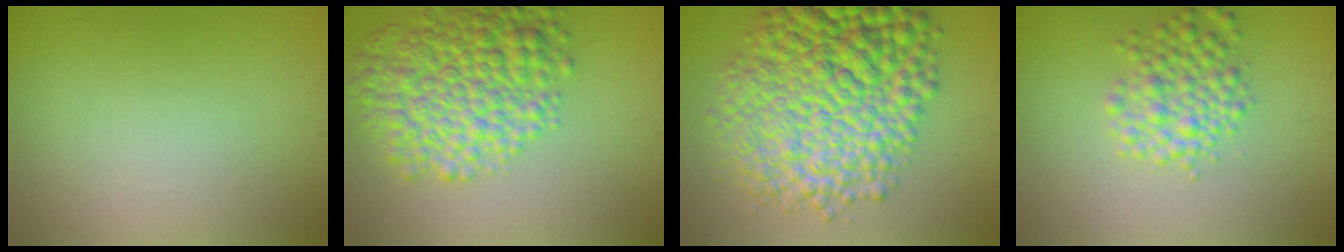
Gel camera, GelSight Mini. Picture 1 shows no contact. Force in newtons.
{"total": 8.0, "press": 8.0, "slide": 0.0}
{"total": 13.2, "press": 13.2, "slide": 0.2}
{"total": 3.7, "press": 3.7, "slide": 0.1}